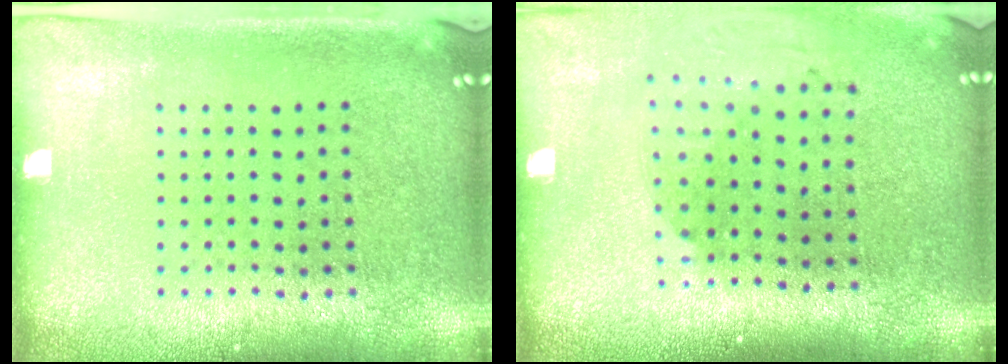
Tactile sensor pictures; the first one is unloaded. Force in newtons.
{"total": 2.0, "press": 1.5, "slide": 1.4}